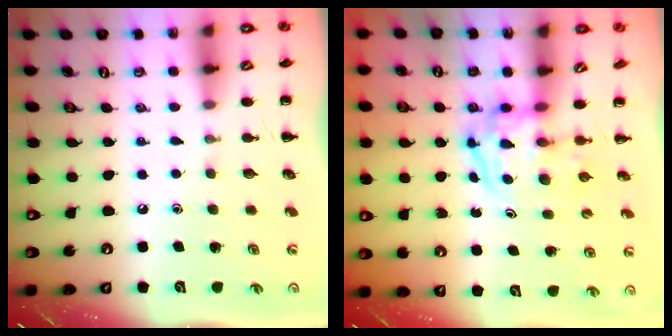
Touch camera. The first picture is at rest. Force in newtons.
{"total": 3.6, "press": 3.5, "slide": 0.5}